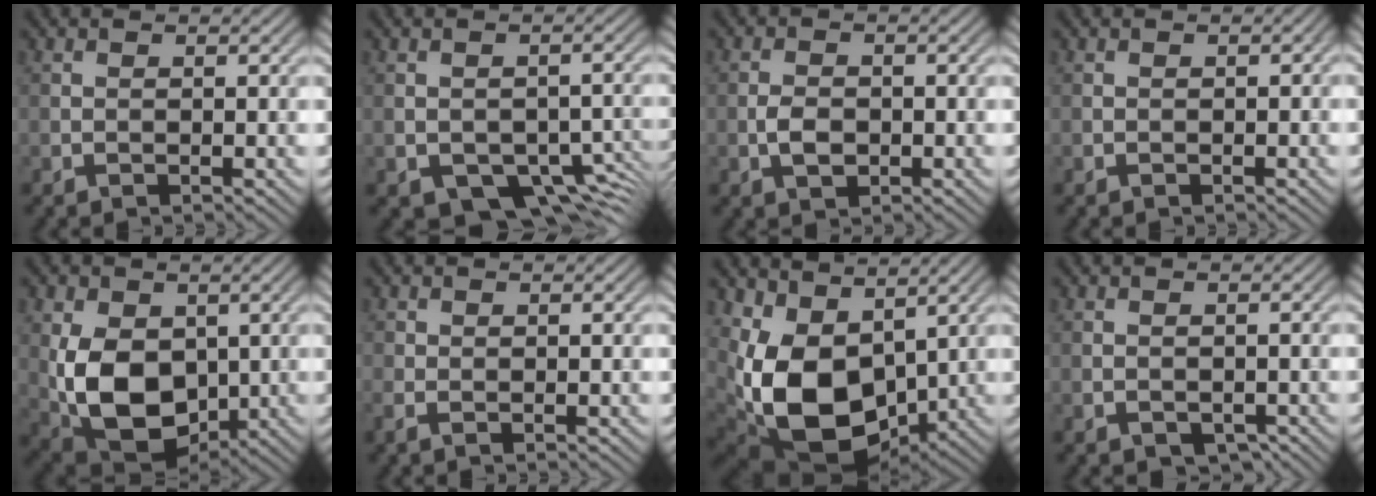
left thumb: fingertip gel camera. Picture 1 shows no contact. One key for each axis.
{"total": 7.9, "fx": -4.3, "fy": 4.4, "fz": 5.0, "tx": -0.072, "ty": -0.018, "tz": -0.057}
{"total": 2.7, "fx": -0.7, "fy": 1.8, "fz": 1.9, "tx": -0.037, "ty": -0.001, "tz": -0.015}
{"total": 0.5, "fx": -0.1, "fy": 0.4, "fz": 0.3, "tx": -0.003, "ty": -0.003, "tz": -0.001}
{"total": 12.2, "fx": -0.5, "fy": 8.3, "fz": 9.0, "tx": -0.208, "ty": -0.022, "tz": -0.006}
{"total": 1.3, "fx": -0.2, "fy": 0.8, "fz": 1.0, "tx": -0.025, "ty": -0.001, "tz": -0.006}
{"total": 13.5, "fx": 1.0, "fy": 9.0, "fz": 10.0, "tx": -0.235, "ty": -0.027, "tz": 0.025}
{"total": 2.1, "fx": -1.1, "fy": 1.2, "fz": 1.3, "tx": -0.026, "ty": -0.007, "tz": -0.014}